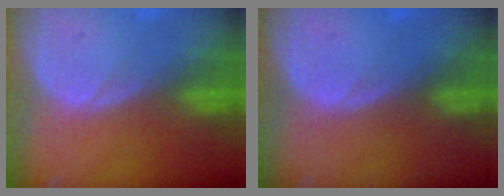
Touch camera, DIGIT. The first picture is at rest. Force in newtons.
{"total": 0.5, "press": 0.0, "slide": 0.5}